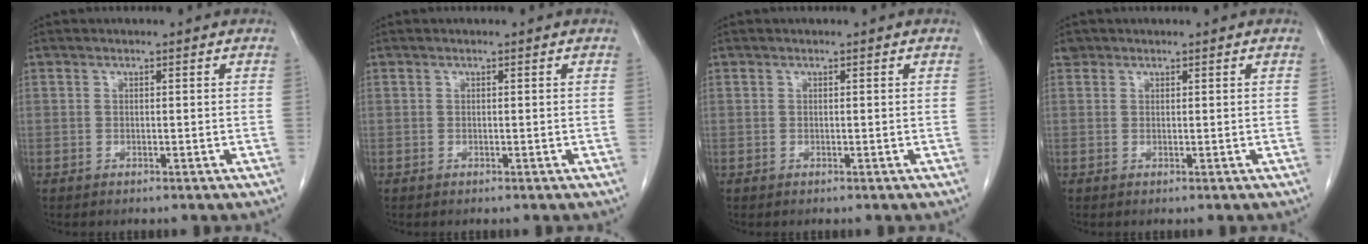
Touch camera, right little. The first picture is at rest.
{"total": 0.0}
{"total": 0.0}
{"total": 0.9, "force": [0.6, 0.7, 0.0], "torque": [0.005, 0.007, 0.009]}